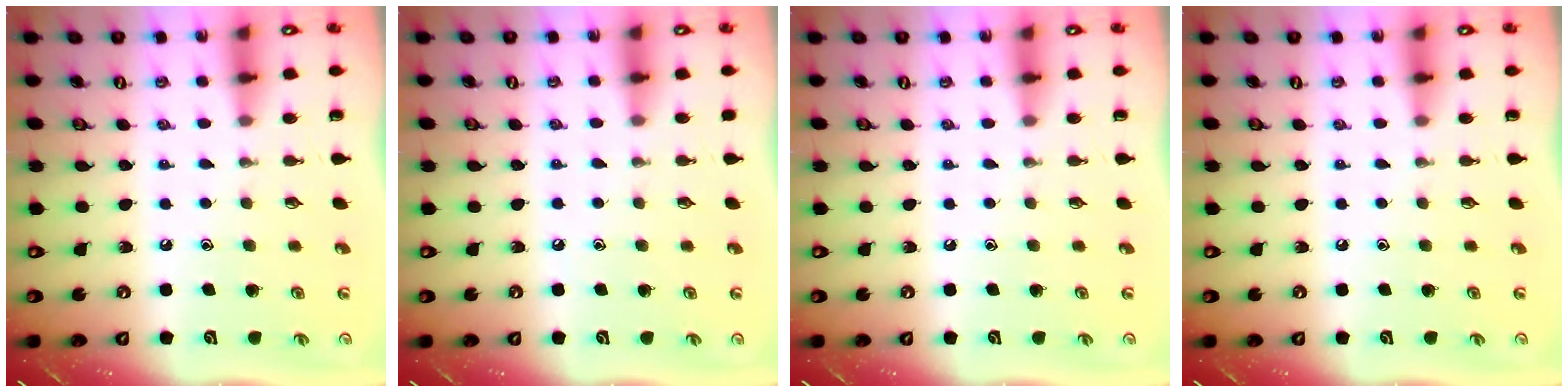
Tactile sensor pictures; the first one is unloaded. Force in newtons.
{"total": 2.9, "press": 2.8, "slide": 0.4}
{"total": 0.0}
{"total": 0.0}